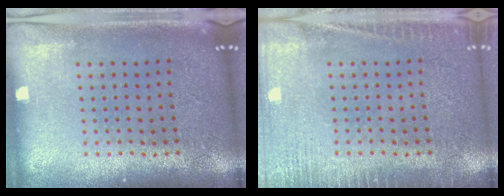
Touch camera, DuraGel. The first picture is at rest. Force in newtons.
{"total": 2.9, "press": 2.9, "slide": 0.4}